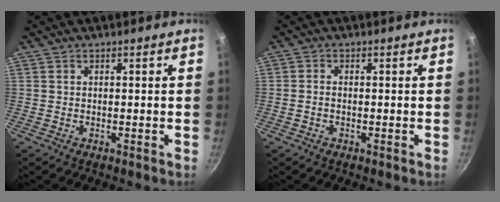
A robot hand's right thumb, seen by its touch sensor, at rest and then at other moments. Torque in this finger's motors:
{"motor_torque": [0.09, -0.33, -0.17, -0.17, 0.02]}